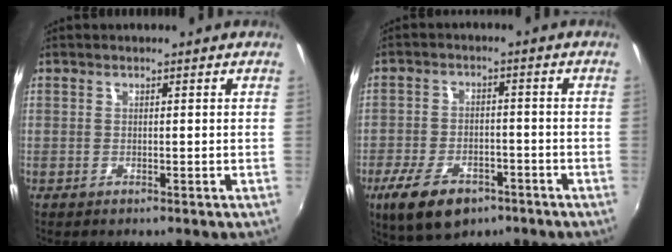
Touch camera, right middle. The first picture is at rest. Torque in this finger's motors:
{"motor_torque": [1.18, -0.96, 0.21, 0.12]}